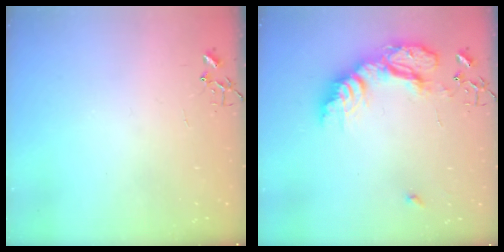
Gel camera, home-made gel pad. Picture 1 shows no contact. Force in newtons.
{"total": 18.8, "press": 18.7, "slide": 1.9}